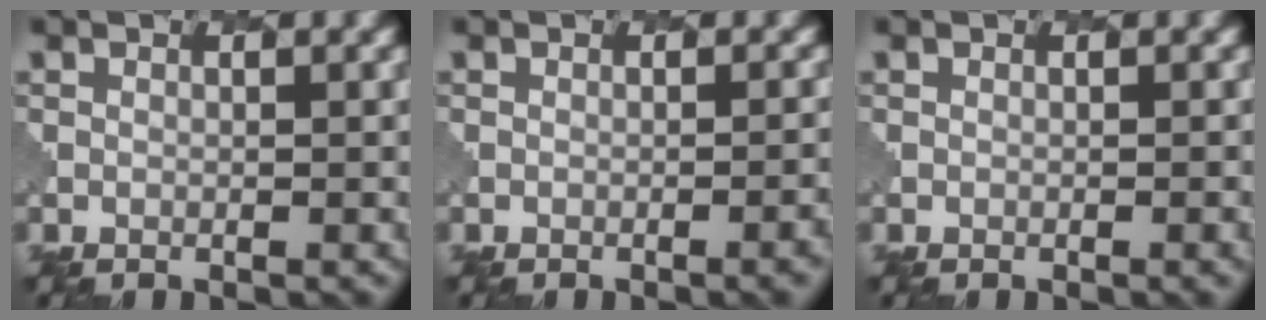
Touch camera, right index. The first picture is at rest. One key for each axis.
{"total": 2.2, "fx": -1.0, "fy": 0.7, "fz": 1.8, "tx": -0.003, "ty": 0.007, "tz": -0.011}
{"total": 1.1, "fx": -0.3, "fy": 0.4, "fz": 1.0, "tx": -0.001, "ty": 0.003, "tz": -0.001}